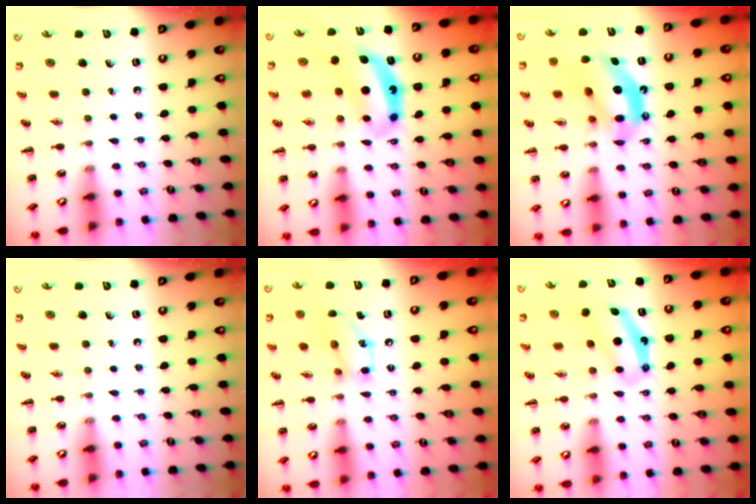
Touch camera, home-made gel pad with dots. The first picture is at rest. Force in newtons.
{"total": 8.4, "press": 8.2, "slide": 1.8}
{"total": 13.8, "press": 13.3, "slide": 3.7}
{"total": 0.0}
{"total": 12.0, "press": 11.8, "slide": 2.2}
{"total": 7.1, "press": 7.1, "slide": 0.3}